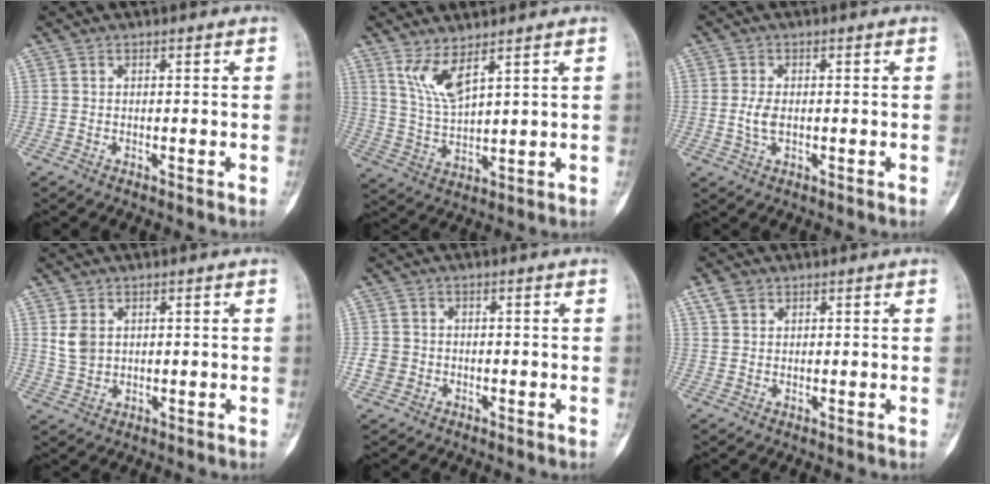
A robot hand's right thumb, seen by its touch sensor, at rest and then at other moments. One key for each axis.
{"total": 6.8, "fx": 4.2, "fy": 1.7, "fz": 5.0, "tx": -0.104, "ty": -0.035, "tz": 0.095}
{"total": 2.9, "fx": -0.2, "fy": 1.7, "fz": 2.4, "tx": -0.047, "ty": -0.001, "tz": -0.004}
{"total": 4.1, "fx": 1.3, "fy": 3.0, "fz": 2.4, "tx": -0.039, "ty": -0.004, "tz": 0.033}
{"total": 2.9, "fx": -0.7, "fy": 2.7, "fz": 0.8, "tx": -0.005, "ty": 0.009, "tz": -0.015}
{"total": 3.1, "fx": 1.7, "fy": 2.2, "fz": 1.2, "tx": -0.019, "ty": 0.003, "tz": 0.034}